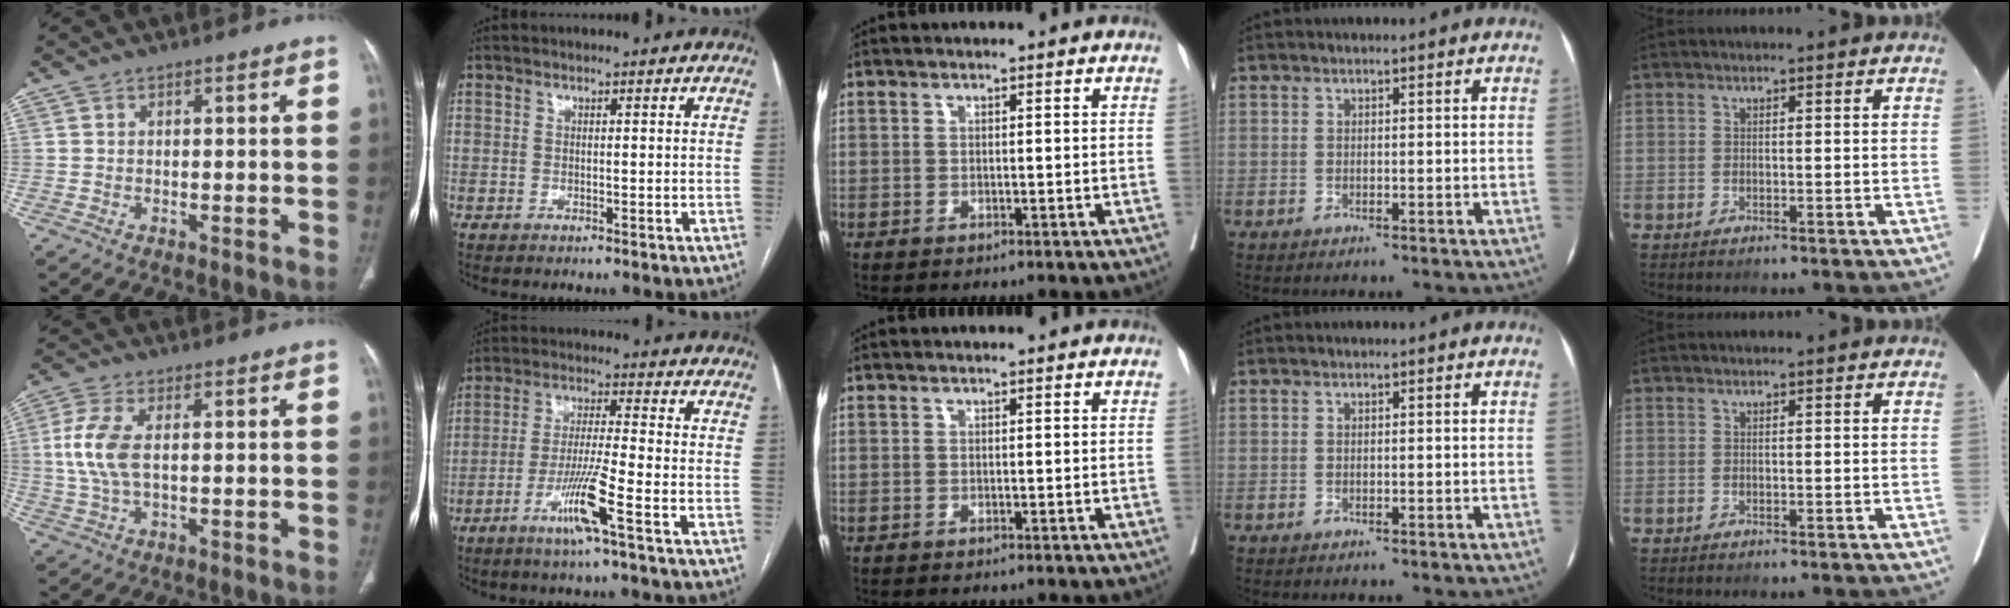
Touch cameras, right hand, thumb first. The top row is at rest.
{"thumb": {"total": 7.5, "force": [0.5, 3.5, 6.6], "torque": [-0.163, 0.003, 0.008]}, "index": {"total": 8.4, "force": [-4.1, -1.0, 7.3], "torque": [-0.142, -0.013, -0.081]}}